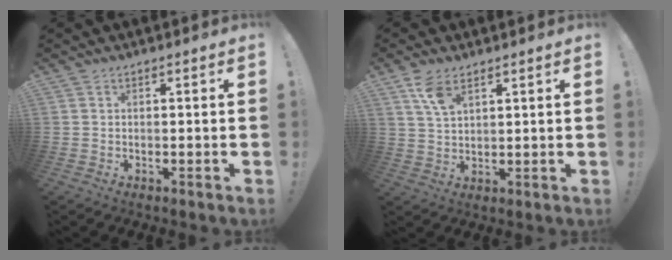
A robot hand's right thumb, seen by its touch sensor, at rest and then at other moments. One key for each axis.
{"total": 6.6, "fx": 4.2, "fy": 2.9, "fz": 4.3, "tx": -0.083, "ty": -0.014, "tz": 0.078}